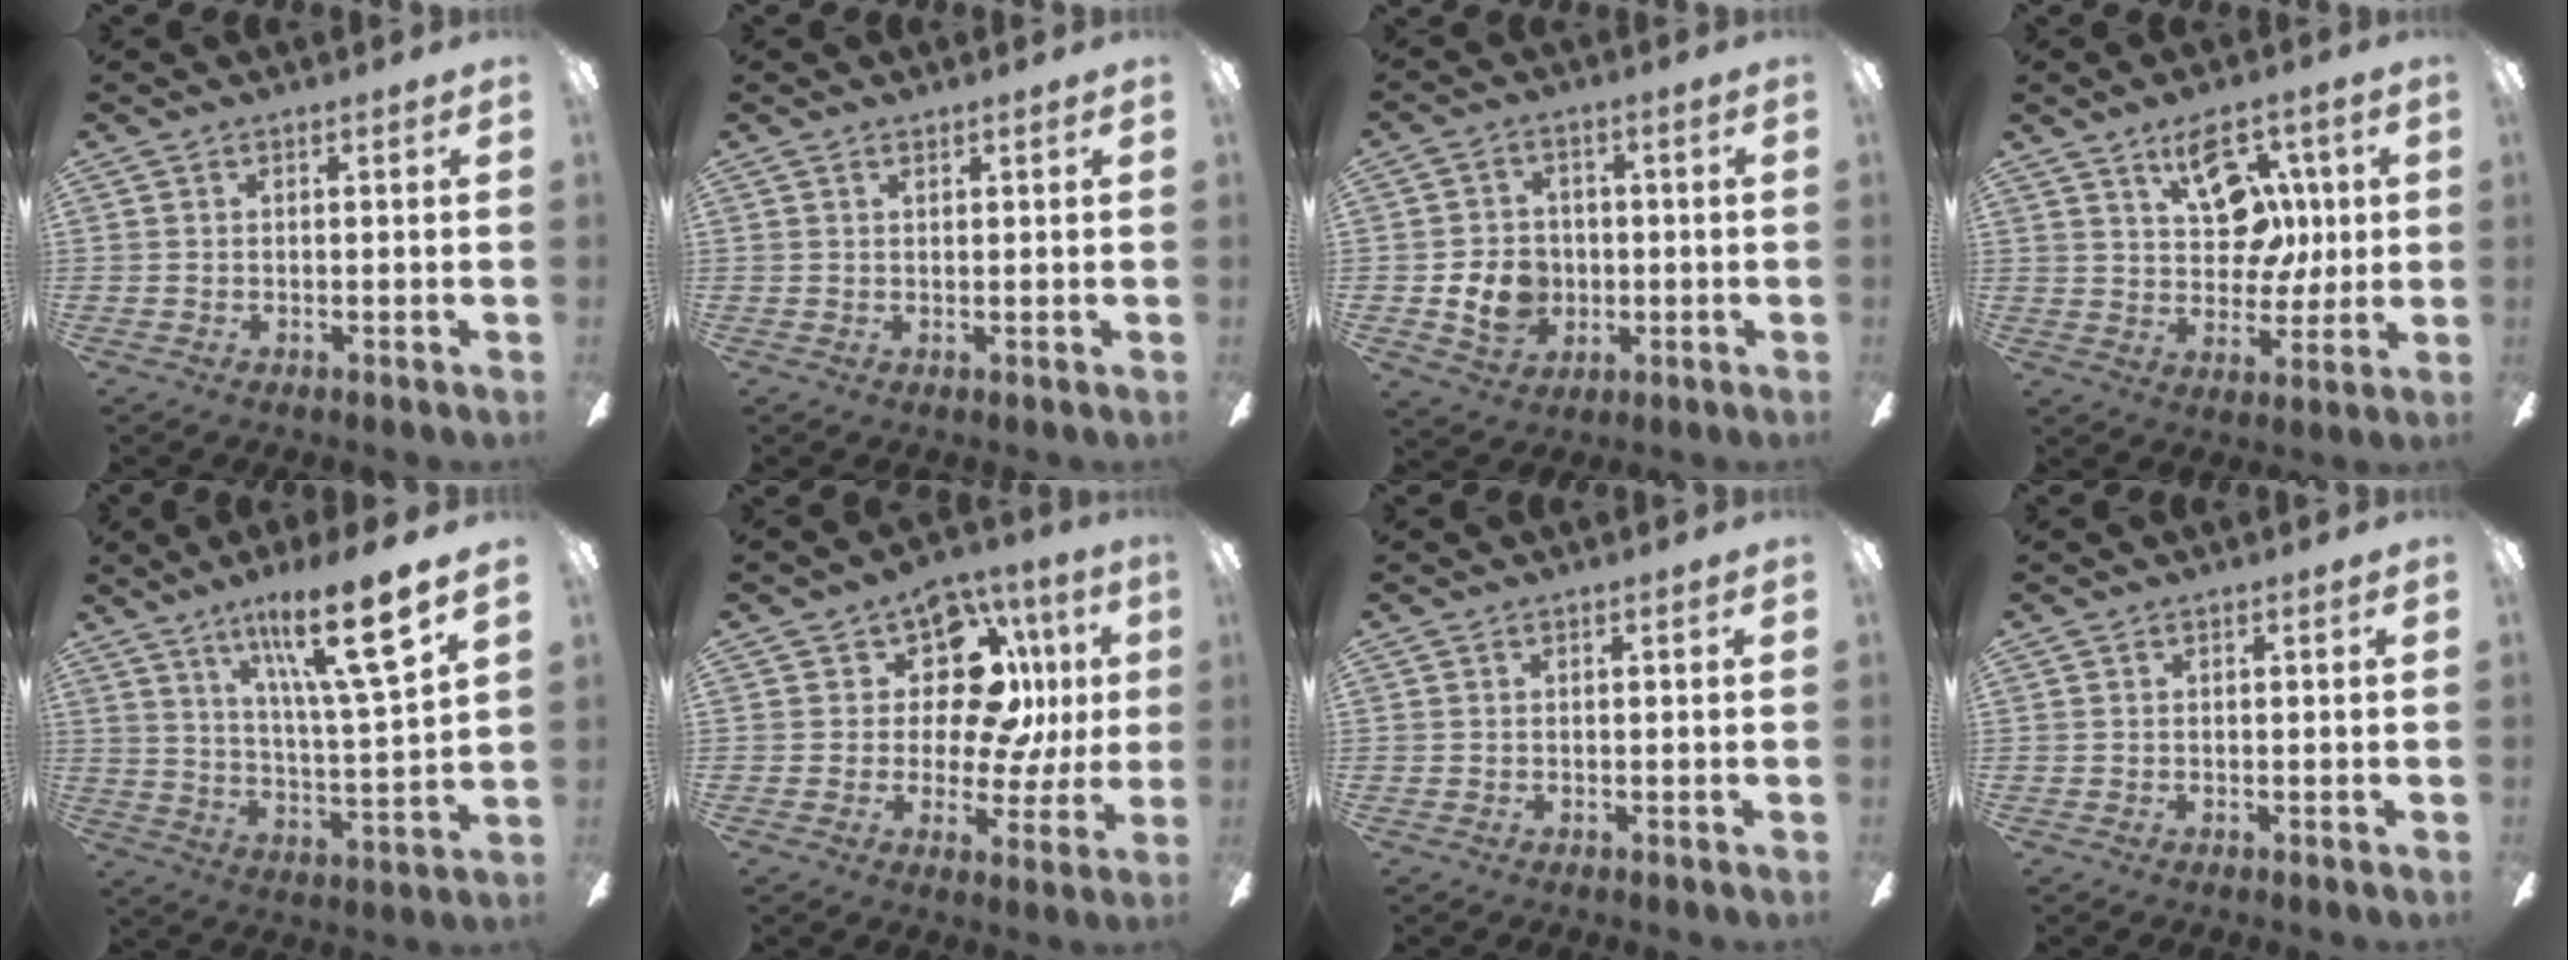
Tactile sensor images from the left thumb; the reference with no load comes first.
{"total": 0.8, "force": [0.6, 0.4, 0.4], "torque": [-0.009, 0.001, 0.011]}
{"total": 8.9, "force": [-1.5, 7.6, 4.4], "torque": [-0.101, 0.014, -0.027]}
{"total": 14.3, "force": [6.1, 9.4, 8.8], "torque": [-0.114, -0.013, 0.110]}
{"total": 17.8, "force": [11.5, 3.1, 13.3], "torque": [-0.220, -0.059, 0.176]}
{"total": 14.9, "force": [4.7, 9.6, 10.3], "torque": [-0.157, -0.016, 0.090]}
{"total": 0.0}
{"total": 0.0}